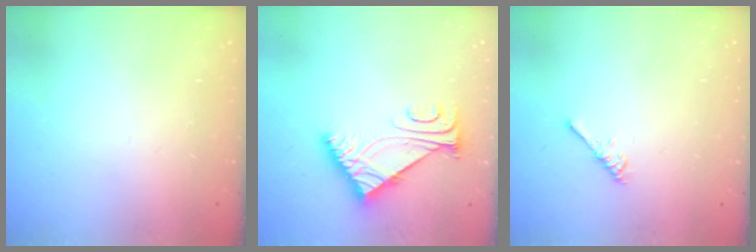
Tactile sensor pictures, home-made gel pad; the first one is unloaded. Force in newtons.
{"total": 6.7, "press": 6.7, "slide": 0.8}
{"total": 2.7, "press": 2.7, "slide": 0.5}